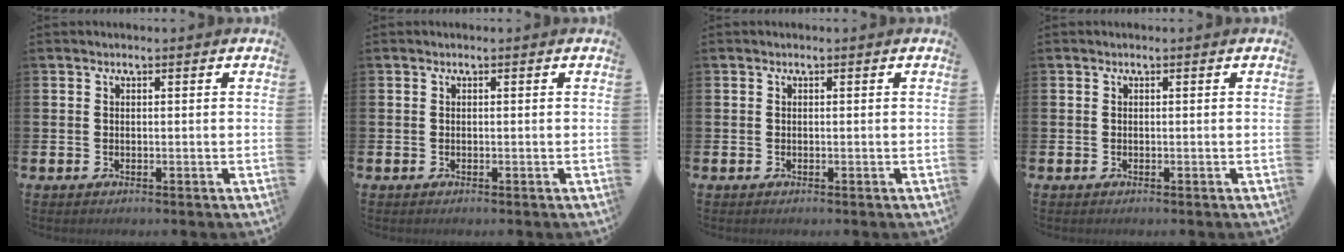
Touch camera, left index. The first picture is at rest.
{"total": 0.0}
{"total": 0.0}
{"total": 0.0}